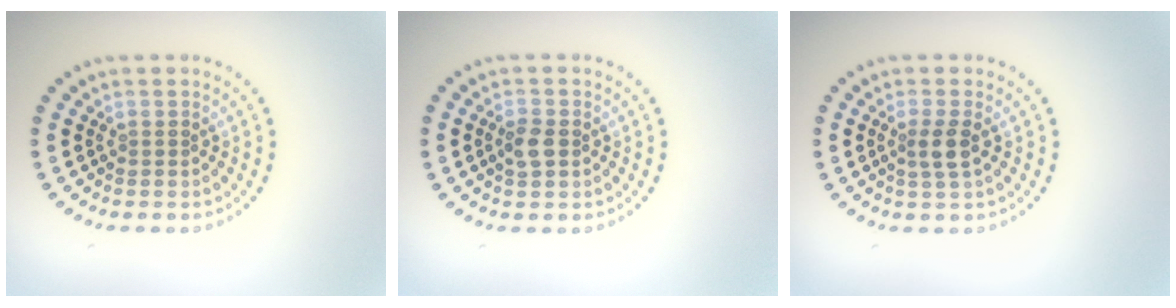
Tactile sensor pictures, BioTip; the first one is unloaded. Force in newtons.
{"total": 1.9, "press": 1.9, "slide": 0.2}
{"total": 1.9, "press": 1.6, "slide": 1.1}